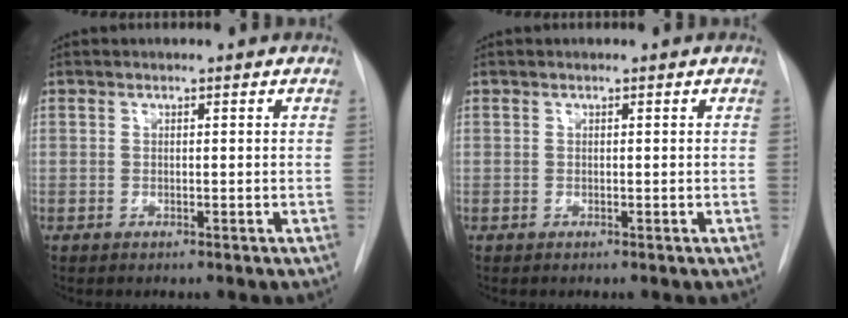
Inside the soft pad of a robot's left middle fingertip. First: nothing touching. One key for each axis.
{"total": 0.0}